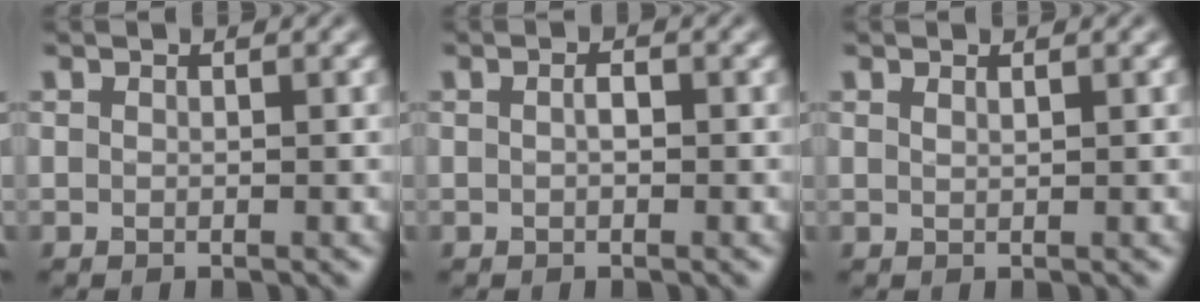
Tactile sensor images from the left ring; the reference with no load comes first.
{"total": 0.8, "force": [0.0, 0.3, 0.8], "torque": [-0.016, 0.000, 0.000]}
{"total": 0.5, "force": [0.4, 0.1, 0.3], "torque": [-0.004, -0.002, 0.008]}